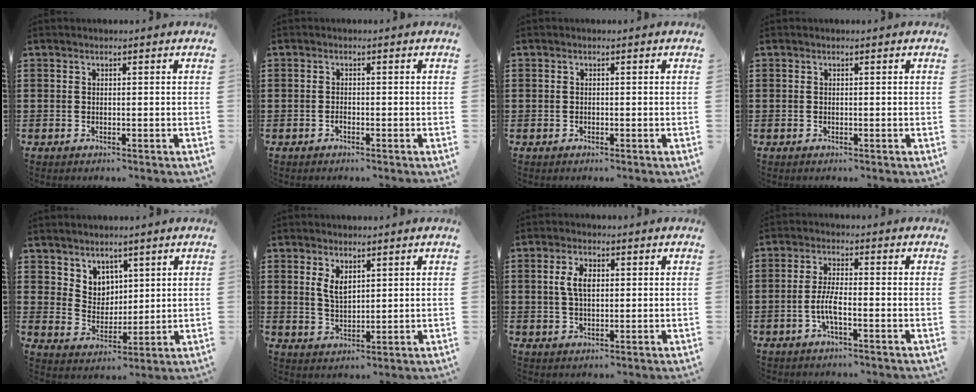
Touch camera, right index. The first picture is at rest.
{"total": 0.7, "force": [-0.5, 0.4, 0.3], "torque": [-0.008, -0.001, -0.010]}
{"total": 0.6, "force": [-0.2, 0.6, 0.0], "torque": [-0.001, 0.005, -0.005]}
{"total": 0.0}
{"total": 5.1, "force": [3.6, 3.6, 0.3], "torque": [-0.028, -0.001, 0.068]}
{"total": 3.2, "force": [1.7, 1.7, 2.1], "torque": [-0.047, 0.005, 0.031]}
{"total": 4.3, "force": [0.7, 2.2, 3.6], "torque": [-0.082, 0.009, 0.008]}
{"total": 4.3, "force": [-1.6, 0.9, 3.9], "torque": [-0.096, -0.006, -0.037]}